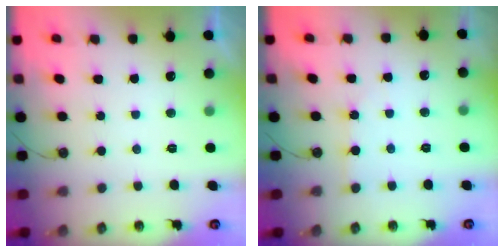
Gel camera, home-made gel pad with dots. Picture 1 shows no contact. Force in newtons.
{"total": 3.1, "press": 3.1, "slide": 0.4}